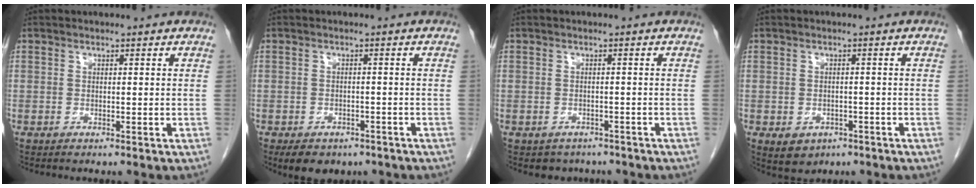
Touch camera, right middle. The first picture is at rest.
{"total": 7.0, "force": [-5.1, 3.9, 2.7], "torque": [-0.036, 0.001, -0.065]}
{"total": 3.7, "force": [-3.0, 2.2, 0.2], "torque": [-0.003, 0.006, -0.038]}
{"total": 4.3, "force": [-2.1, 3.3, 1.7], "torque": [-0.022, 0.000, -0.019]}